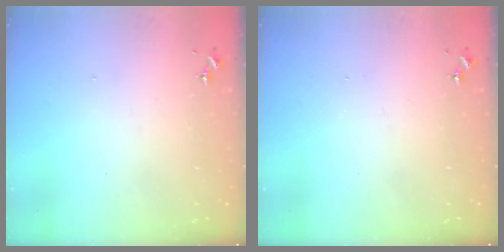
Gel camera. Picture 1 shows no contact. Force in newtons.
{"total": 0.0}